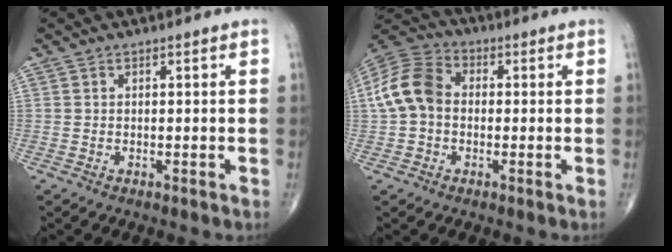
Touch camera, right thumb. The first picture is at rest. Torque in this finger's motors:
{"motor_torque": [-0.26, 0.65, 0.87, -0.08, 0.31]}